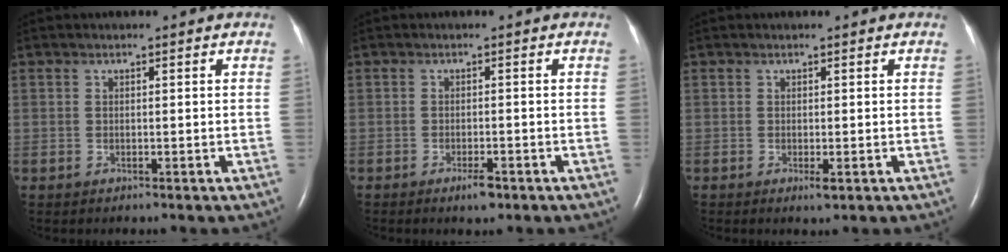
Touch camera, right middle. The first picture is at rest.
{"total": 2.1, "force": [-1.4, 0.5, 1.5], "torque": [-0.030, -0.002, -0.020]}
{"total": 0.9, "force": [-0.1, 0.2, 0.9], "torque": [-0.014, -0.002, 0.000]}